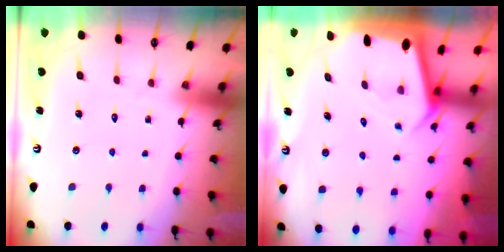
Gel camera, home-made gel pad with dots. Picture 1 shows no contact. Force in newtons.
{"total": 2.6, "press": 2.6, "slide": 0.2}